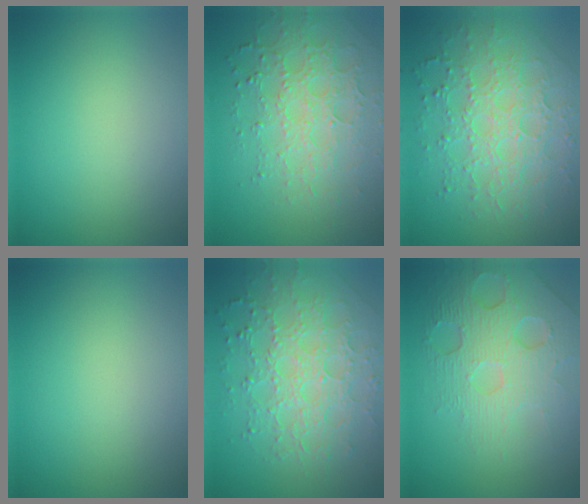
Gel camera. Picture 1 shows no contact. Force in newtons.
{"total": 4.9, "press": 4.3, "slide": 2.4}
{"total": 7.4, "press": 5.4, "slide": 5.1}
{"total": 0.0}
{"total": 7.3, "press": 5.2, "slide": 5.1}
{"total": 6.4, "press": 4.7, "slide": 4.3}